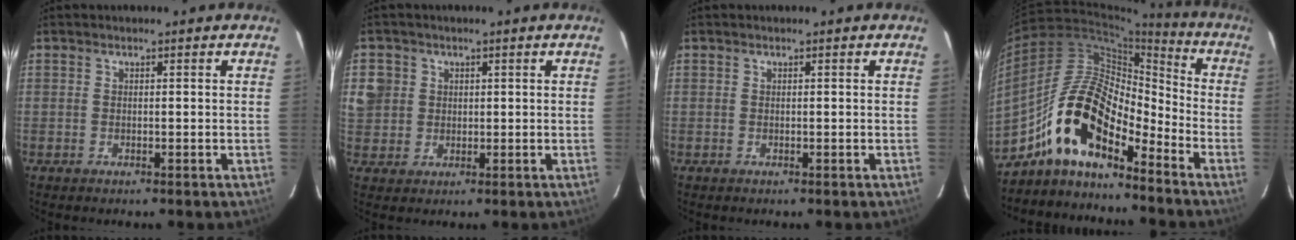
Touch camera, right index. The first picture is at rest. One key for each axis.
{"total": 5.8, "fx": 1.0, "fy": 5.6, "fz": 1.3, "tx": -0.020, "ty": 0.029, "tz": 0.025}
{"total": 0.0}
{"total": 15.5, "fx": -10.9, "fy": 5.4, "fz": 9.7, "tx": -0.177, "ty": 0.014, "tz": -0.217}